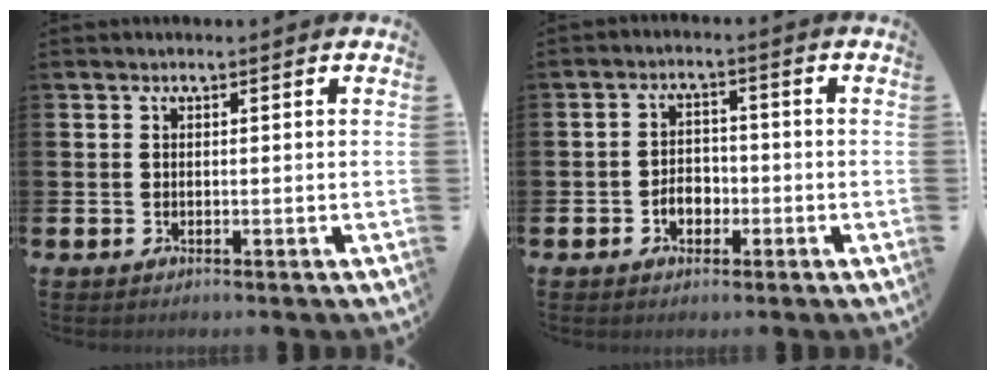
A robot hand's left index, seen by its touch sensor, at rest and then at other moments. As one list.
[{"total": 3.0, "force": [-1.2, 2.3, 1.7], "torque": [-0.013, -0.005, -0.030]}]